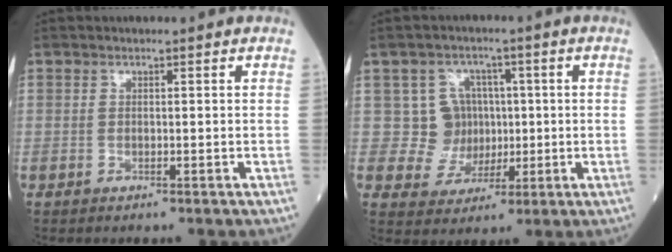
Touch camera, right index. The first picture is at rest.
{"total": 6.4, "force": [0.8, 6.4, 0.3], "torque": [0.007, 0.022, 0.019]}